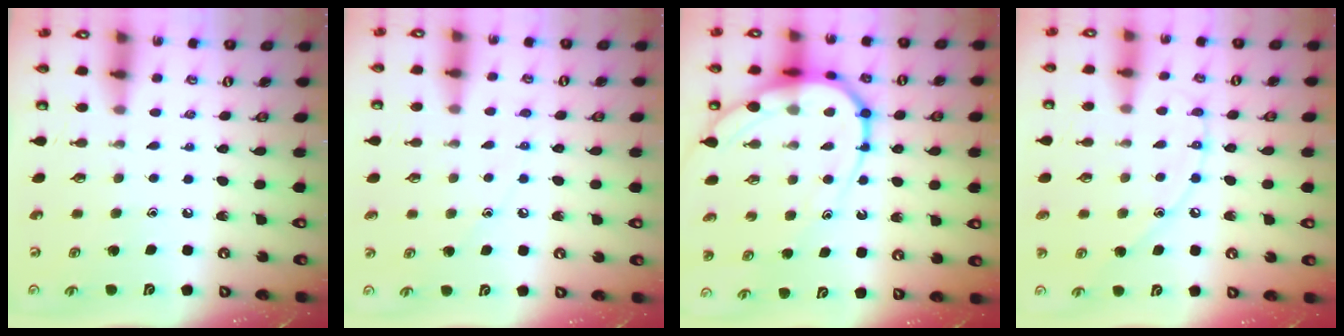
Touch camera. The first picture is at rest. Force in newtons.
{"total": 5.5, "press": 5.5, "slide": 0.7}
{"total": 14.3, "press": 14.2, "slide": 1.4}
{"total": 8.6, "press": 8.6, "slide": 0.7}